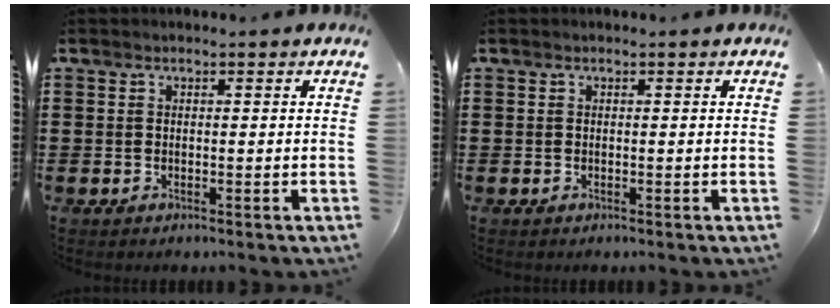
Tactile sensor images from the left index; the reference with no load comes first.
{"total": 0.0}